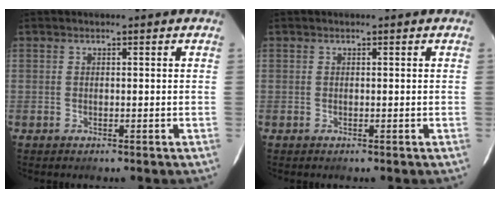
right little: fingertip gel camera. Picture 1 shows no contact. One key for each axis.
{"total": 0.0}